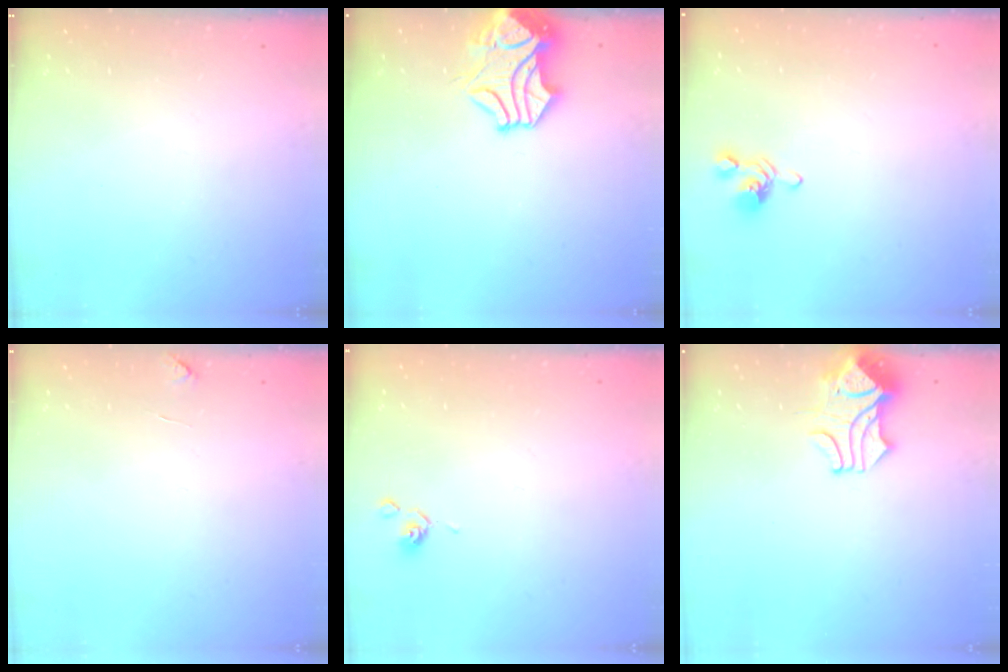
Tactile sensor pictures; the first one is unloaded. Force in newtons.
{"total": 1.9, "press": 1.2, "slide": 1.5}
{"total": 1.9, "press": 1.8, "slide": 0.7}
{"total": 1.3, "press": 1.2, "slide": 0.5}
{"total": 2.3, "press": 2.3, "slide": 0.2}
{"total": 1.8, "press": 1.4, "slide": 1.1}